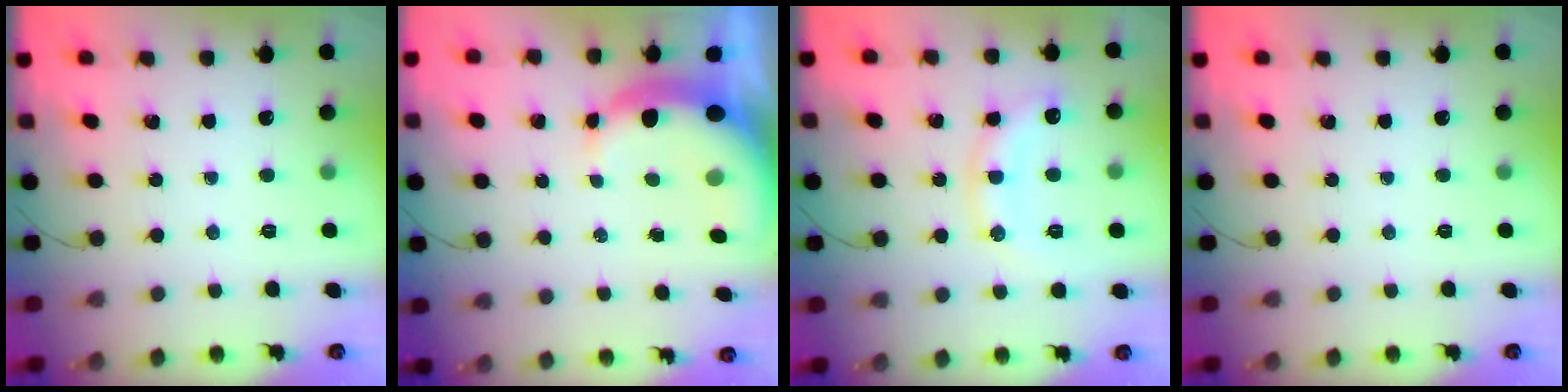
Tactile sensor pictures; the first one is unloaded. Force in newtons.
{"total": 8.8, "press": 8.7, "slide": 1.6}
{"total": 10.6, "press": 10.5, "slide": 0.7}
{"total": 0.0}